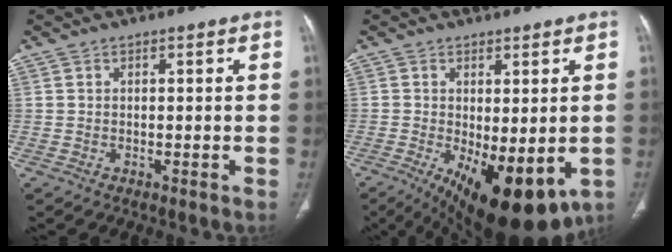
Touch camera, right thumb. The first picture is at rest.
{"total": 15.6, "force": [-5.3, 6.6, 13.1], "torque": [-0.185, -0.020, -0.059]}